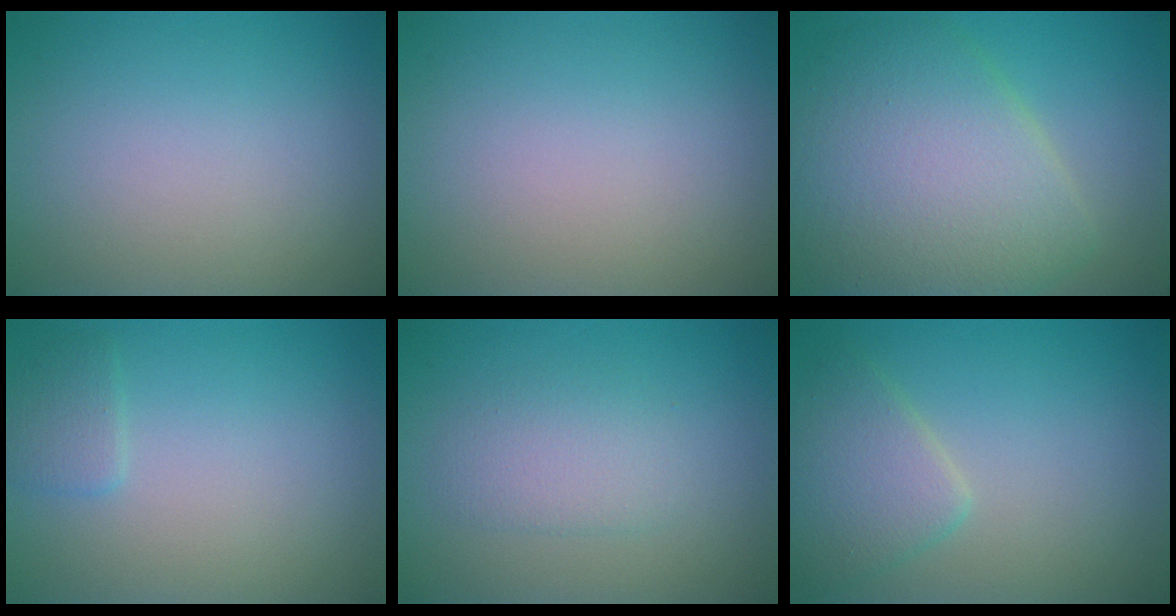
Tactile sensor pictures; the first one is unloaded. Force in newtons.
{"total": 0.0}
{"total": 9.6, "press": 9.6, "slide": 0.4}
{"total": 1.4, "press": 1.4, "slide": 0.1}
{"total": 2.3, "press": 2.2, "slide": 0.1}
{"total": 3.4, "press": 3.4, "slide": 0.2}